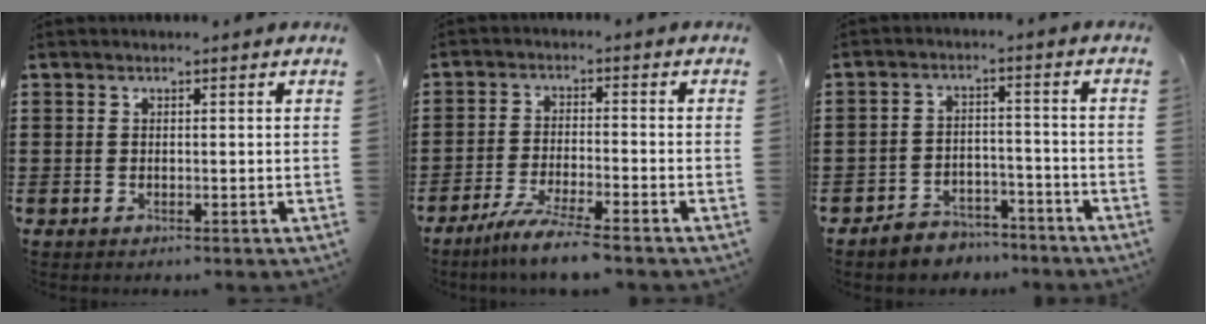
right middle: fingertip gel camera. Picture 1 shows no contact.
{"total": 5.7, "force": [-4.8, -0.4, 2.9], "torque": [-0.066, -0.017, -0.093]}
{"total": 4.3, "force": [-4.2, 0.9, 0.1], "torque": [-0.004, 0.010, -0.088]}